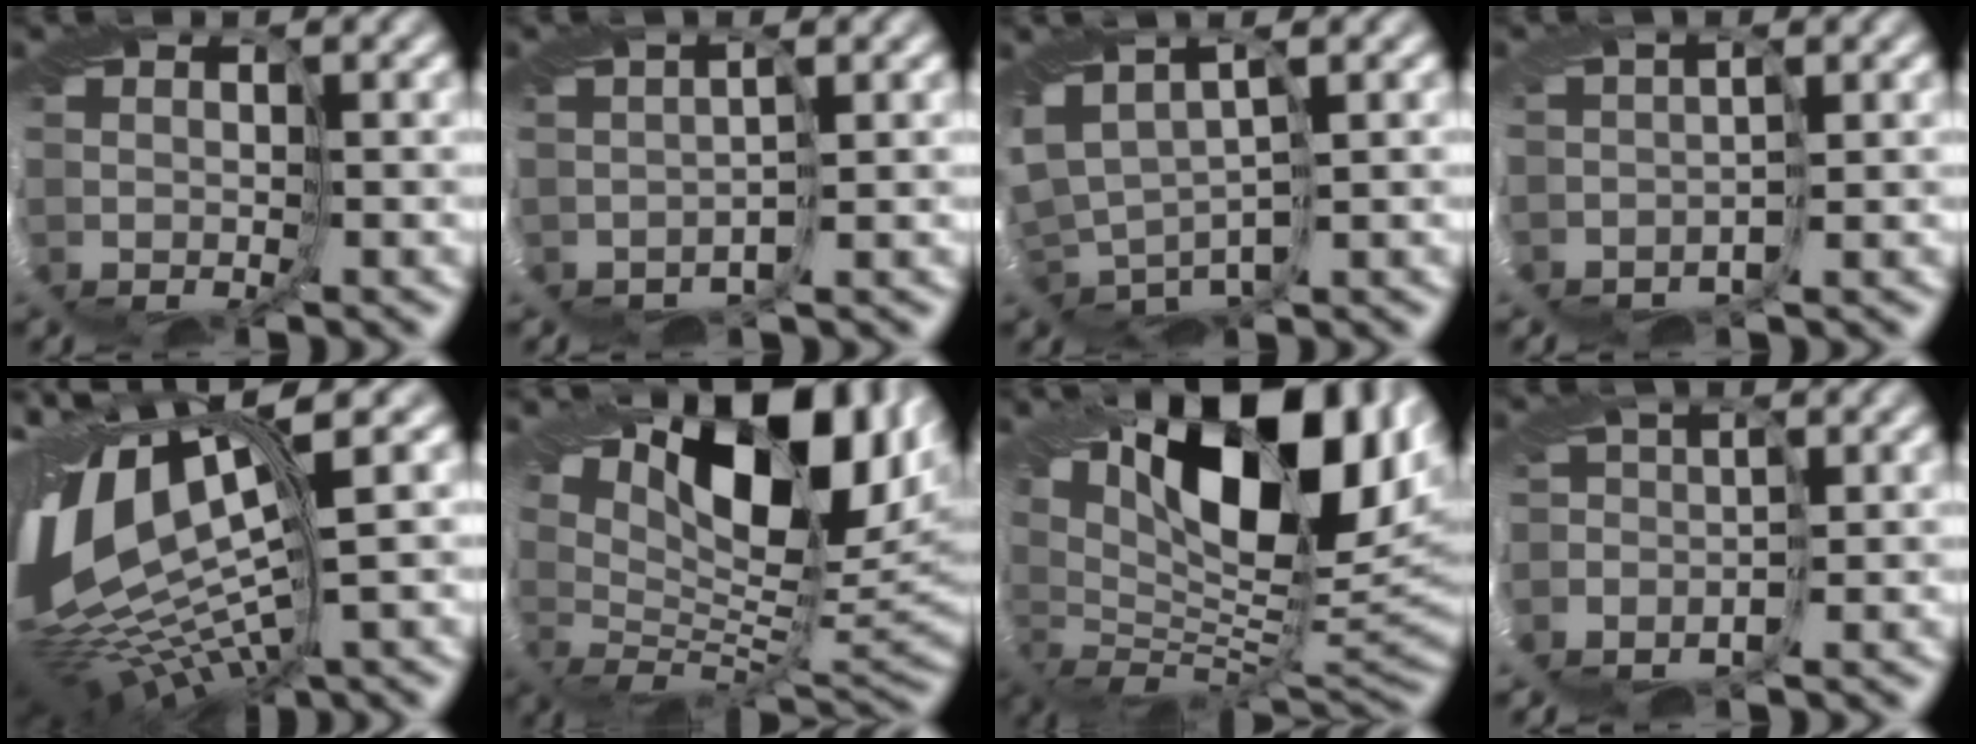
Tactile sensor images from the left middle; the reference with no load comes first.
{"total": 0.7, "force": [-0.6, -0.1, 0.1], "torque": [-0.021, 0.001, -0.009]}
{"total": 1.6, "force": [0.6, 0.8, 1.3], "torque": [-0.045, 0.013, 0.025]}
{"total": 1.9, "force": [-1.7, 0.9, -0.2], "torque": [-0.010, -0.001, -0.018]}
{"total": 13.3, "force": [2.4, 4.7, 12.2], "torque": [-0.279, 0.019, 0.063]}
{"total": 13.3, "force": [6.7, 5.4, 10.2], "torque": [-0.191, 0.026, 0.130]}
{"total": 15.1, "force": [5.7, 6.1, 12.6], "torque": [-0.233, 0.036, 0.102]}
{"total": 4.6, "force": [-3.8, 2.7, 0.1], "torque": [-0.014, -0.004, -0.079]}